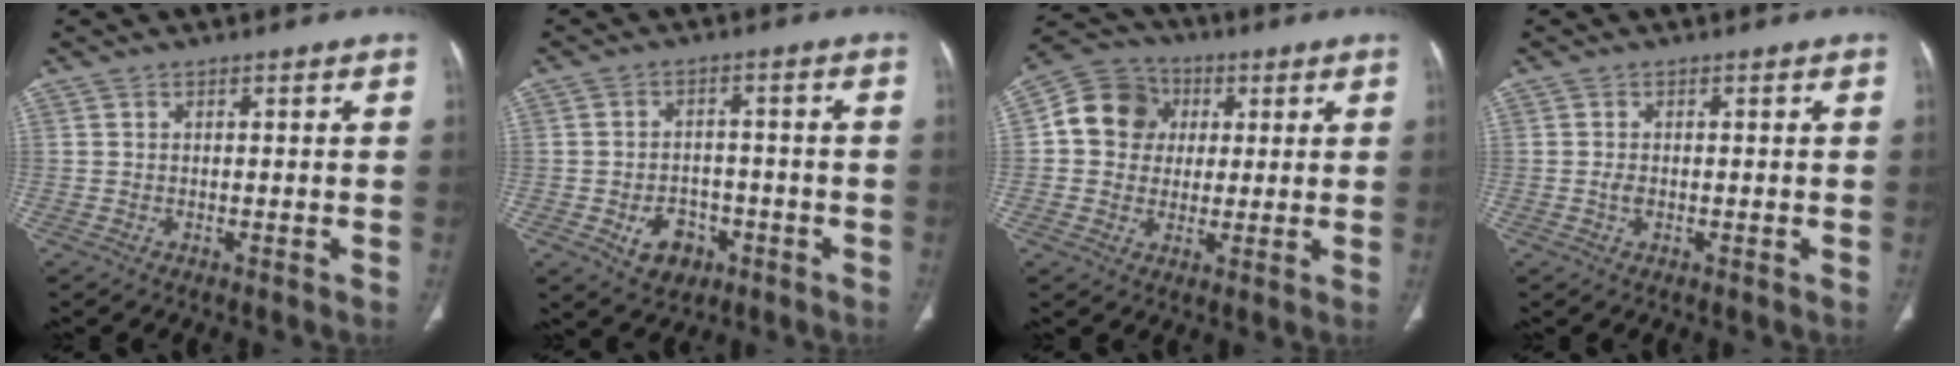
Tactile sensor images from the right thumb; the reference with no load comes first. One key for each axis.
{"total": 6.7, "fx": -2.8, "fy": 5.1, "fz": 3.3, "tx": -0.030, "ty": 0.024, "tz": -0.035}
{"total": 10.6, "fx": 1.9, "fy": 9.6, "fz": 4.2, "tx": -0.052, "ty": 0.011, "tz": 0.022}
{"total": 1.0, "fx": -0.2, "fy": 0.6, "fz": 0.8, "tx": -0.018, "ty": -0.001, "tz": -0.004}